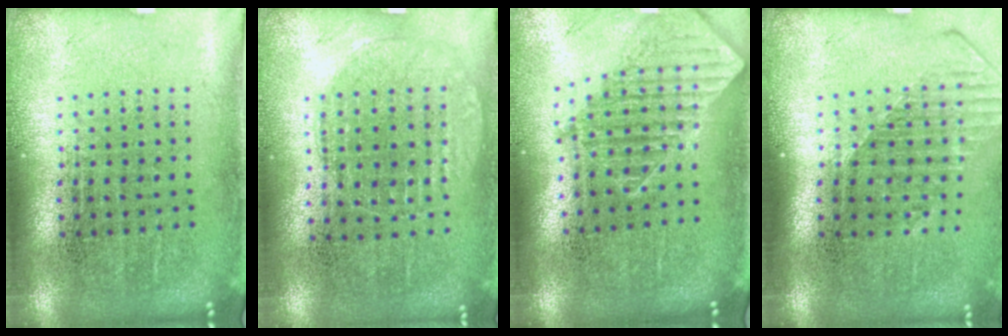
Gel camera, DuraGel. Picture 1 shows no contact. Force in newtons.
{"total": 0.9, "press": 0.9, "slide": 0.3}
{"total": 1.9, "press": 1.4, "slide": 1.2}
{"total": 1.6, "press": 1.2, "slide": 1.1}